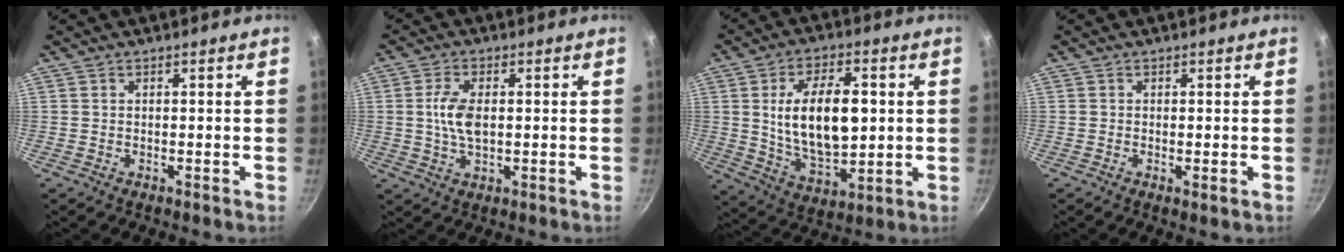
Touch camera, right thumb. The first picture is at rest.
{"total": 6.4, "force": [0.5, 3.3, 5.4], "torque": [-0.112, 0.000, 0.009]}
{"total": 16.5, "force": [2.0, 8.7, 13.8], "torque": [-0.213, -0.009, 0.043]}
{"total": 1.0, "force": [-0.2, 0.2, 1.0], "torque": [-0.024, -0.006, -0.006]}